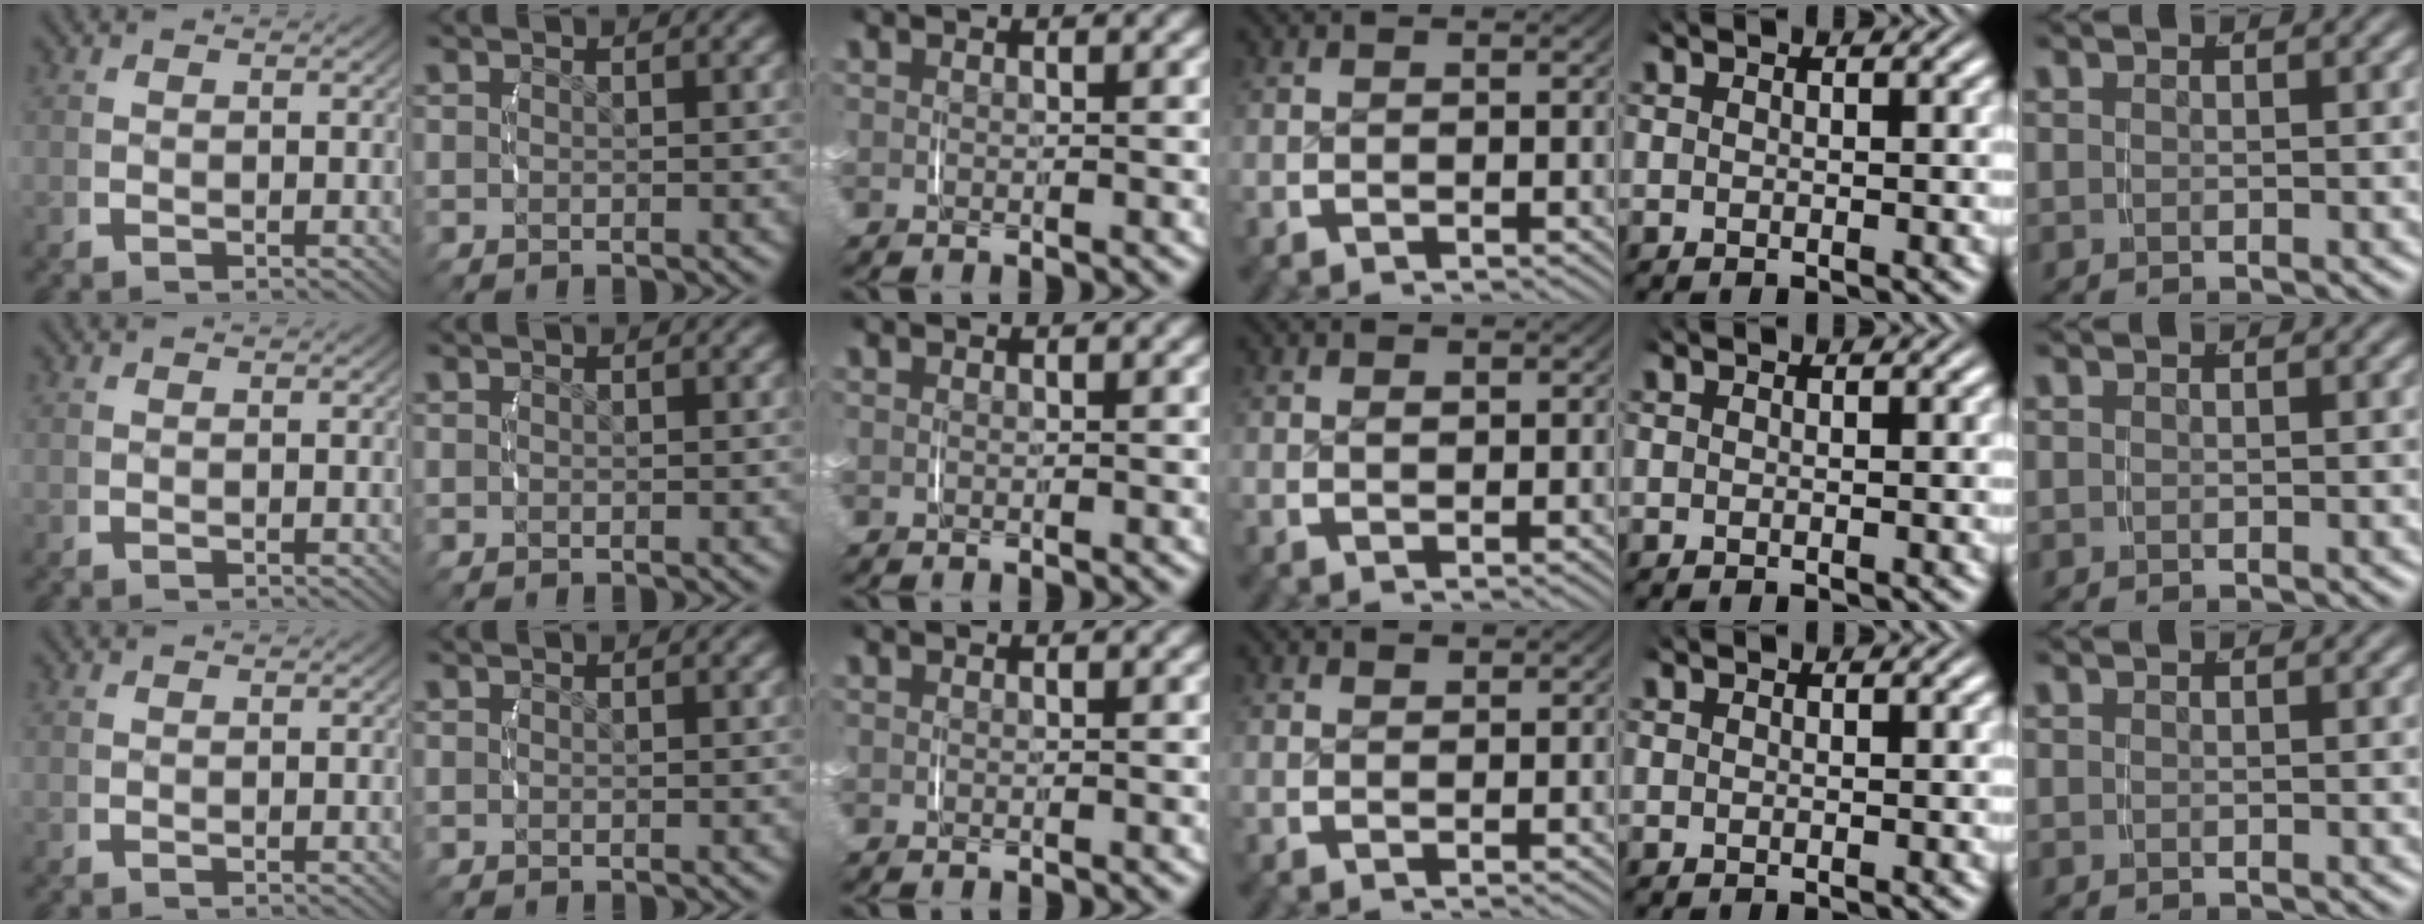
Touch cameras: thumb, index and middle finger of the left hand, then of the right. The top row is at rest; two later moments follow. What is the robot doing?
{"motion": "lift_and_place", "object": "small bumper sticker"}